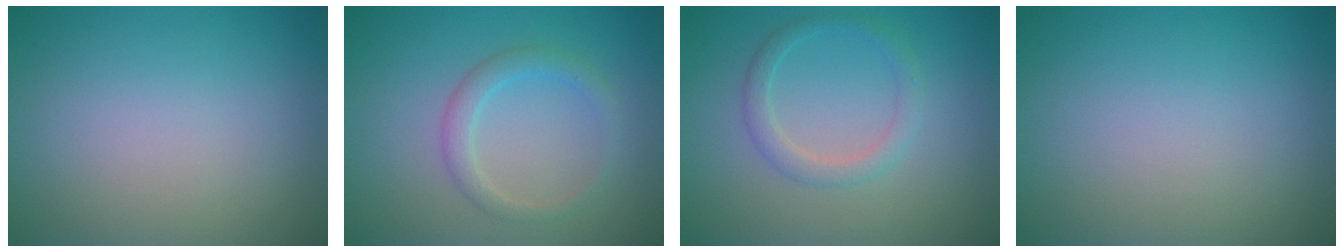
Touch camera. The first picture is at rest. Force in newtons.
{"total": 2.0, "press": 2.0, "slide": 0.2}
{"total": 2.0, "press": 2.0, "slide": 0.1}
{"total": 0.0}